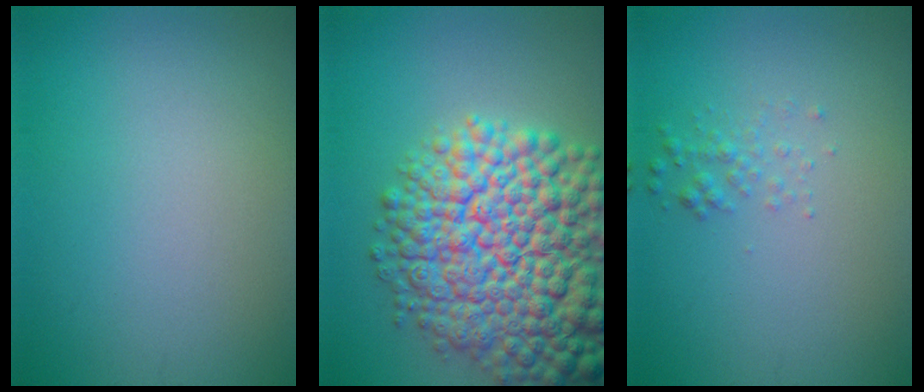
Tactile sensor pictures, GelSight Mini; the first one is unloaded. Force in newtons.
{"total": 13.6, "press": 13.6, "slide": 0.6}
{"total": 1.1, "press": 1.1, "slide": 0.0}